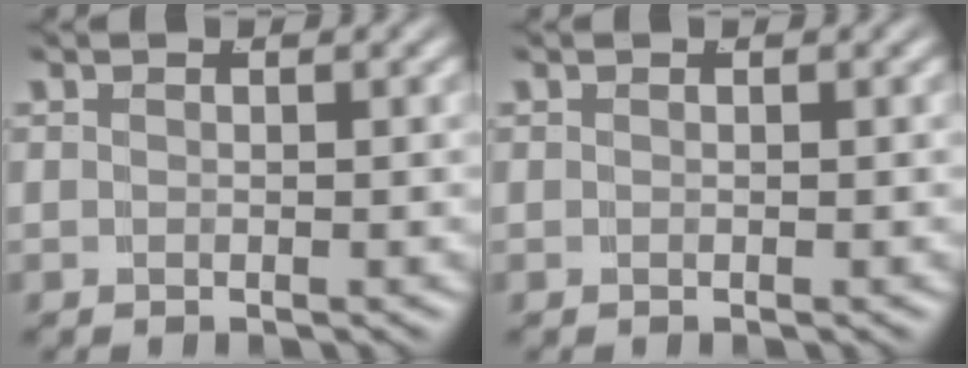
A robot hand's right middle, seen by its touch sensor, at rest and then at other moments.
{"total": 0.0}